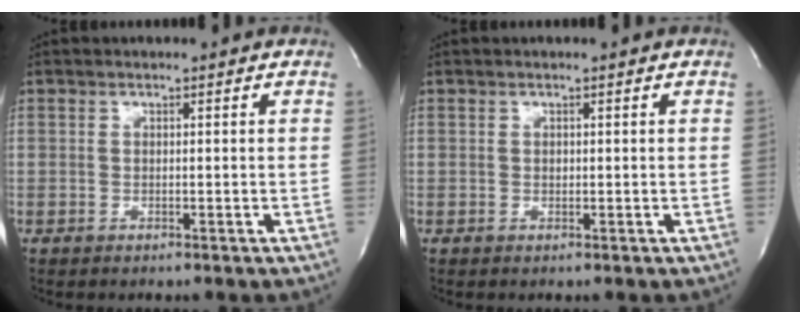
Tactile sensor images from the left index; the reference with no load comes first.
{"total": 0.0}